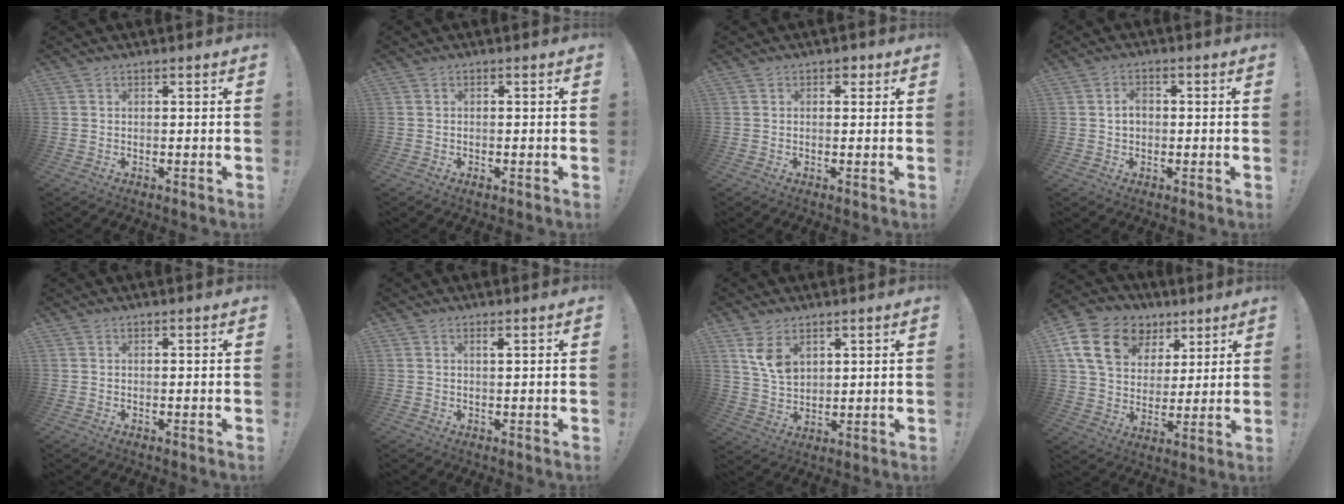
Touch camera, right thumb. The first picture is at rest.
{"total": 0.9, "force": [-0.4, 0.2, 0.8], "torque": [-0.007, -0.002, -0.010]}
{"total": 1.7, "force": [0.7, 1.3, 0.9], "torque": [-0.006, 0.000, 0.009]}
{"total": 3.3, "force": [0.1, 2.3, 2.3], "torque": [-0.030, 0.003, -0.002]}
{"total": 0.0}
{"total": 1.1, "force": [0.5, -0.3, 0.9], "torque": [-0.004, -0.006, 0.004]}
{"total": 8.2, "force": [4.5, 5.0, 4.8], "torque": [-0.077, -0.018, 0.085]}
{"total": 19.0, "force": [8.4, 13.5, 10.4], "torque": [-0.161, -0.027, 0.162]}